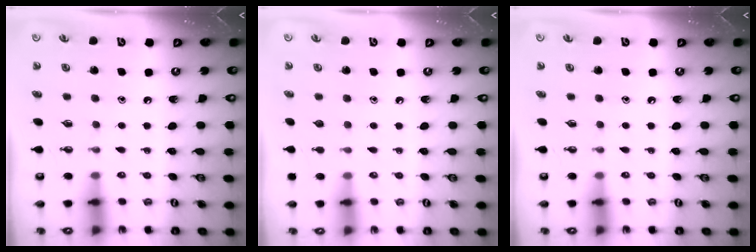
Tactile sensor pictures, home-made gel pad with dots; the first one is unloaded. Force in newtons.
{"total": 0.0}
{"total": 0.0}